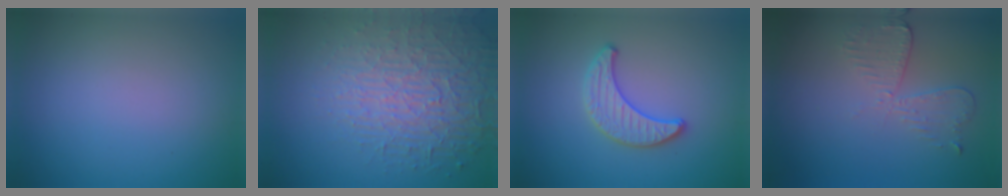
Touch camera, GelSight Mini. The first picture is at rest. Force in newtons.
{"total": 5.9, "press": 4.7, "slide": 3.5}
{"total": 2.4, "press": 2.4, "slide": 0.1}
{"total": 2.9, "press": 2.6, "slide": 1.4}